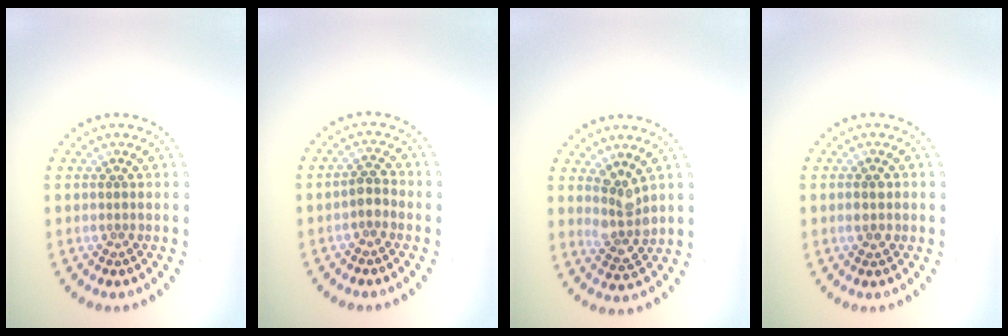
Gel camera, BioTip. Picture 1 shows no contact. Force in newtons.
{"total": 1.5, "press": 1.4, "slide": 0.6}
{"total": 2.9, "press": 2.6, "slide": 1.3}
{"total": 1.7, "press": 1.7, "slide": 0.1}